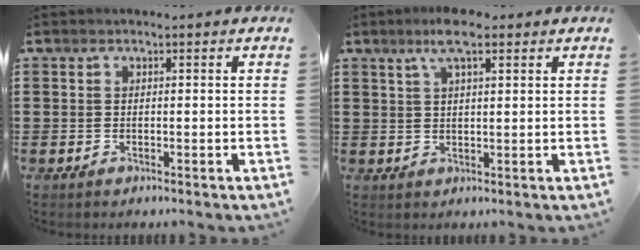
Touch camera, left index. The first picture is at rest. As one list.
[{"total": 5.2, "force": [3.2, 1.2, 3.9], "torque": [-0.084, 0.007, 0.056]}]